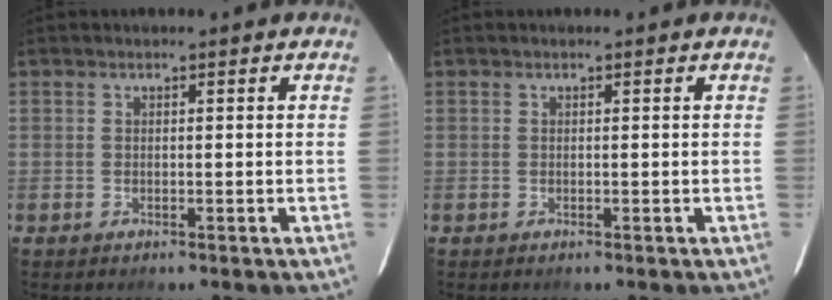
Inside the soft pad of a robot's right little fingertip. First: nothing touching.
{"total": 0.0}